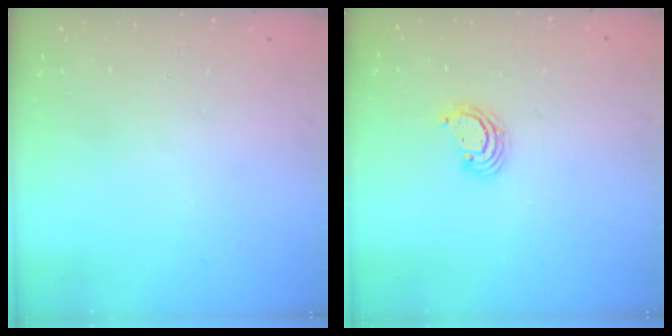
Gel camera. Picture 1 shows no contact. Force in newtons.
{"total": 3.2, "press": 3.2, "slide": 0.1}